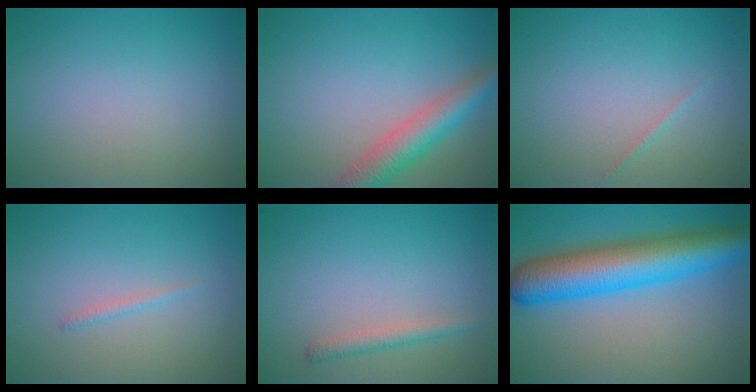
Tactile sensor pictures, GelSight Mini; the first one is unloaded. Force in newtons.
{"total": 5.0, "press": 5.0, "slide": 0.2}
{"total": 0.5, "press": 0.5, "slide": 0.0}
{"total": 0.7, "press": 0.7, "slide": 0.0}
{"total": 1.5, "press": 1.5, "slide": 0.1}
{"total": 10.4, "press": 10.4, "slide": 0.2}